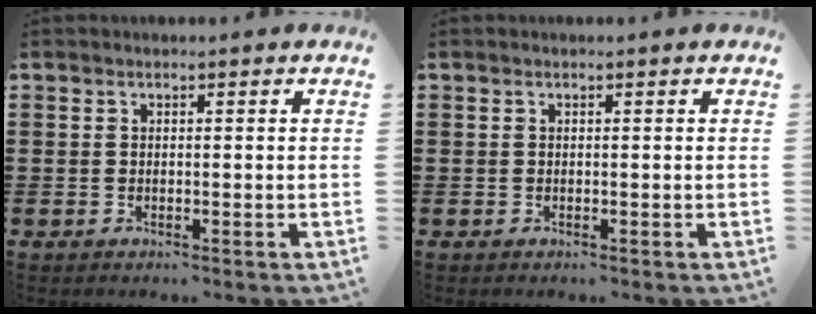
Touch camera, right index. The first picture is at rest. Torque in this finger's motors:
{"motor_torque": [0.00, 0.00, 0.01, 0.00]}